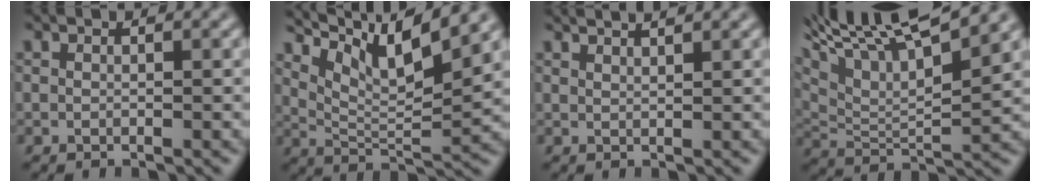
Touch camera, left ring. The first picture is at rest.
{"total": 8.3, "force": [5.5, 1.7, 6.0], "torque": [-0.120, 0.004, 0.109]}
{"total": 2.8, "force": [2.3, 0.7, 1.3], "torque": [-0.010, 0.029, 0.017]}
{"total": 12.9, "force": [8.1, 3.6, 9.3], "torque": [-0.190, 0.040, 0.134]}